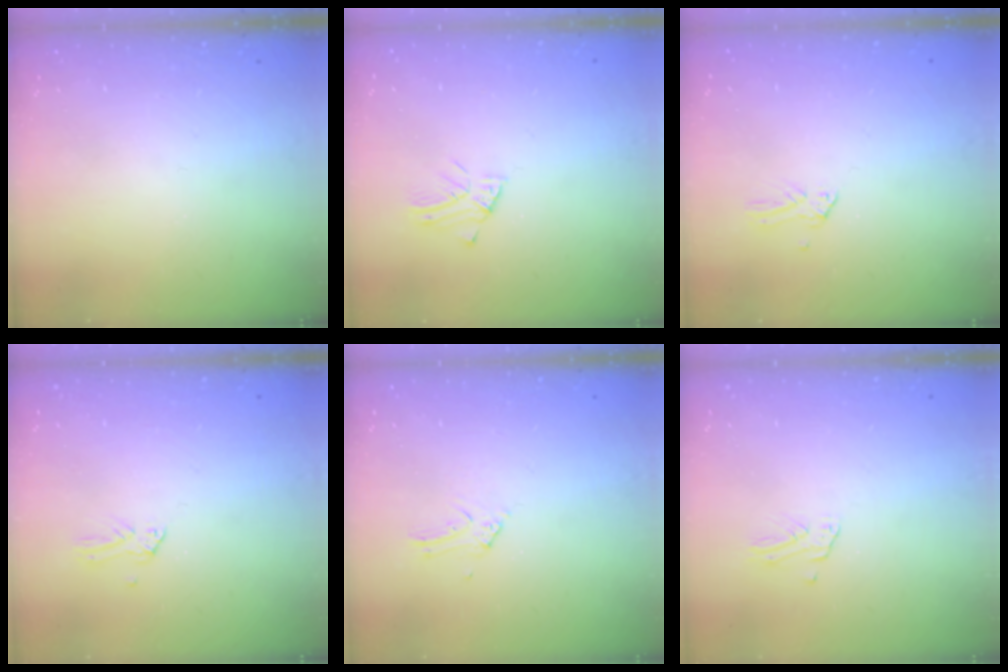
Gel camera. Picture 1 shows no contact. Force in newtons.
{"total": 1.6, "press": 1.6, "slide": 0.1}
{"total": 0.0}
{"total": 0.0}
{"total": 2.9, "press": 2.9, "slide": 0.3}
{"total": 1.2, "press": 1.2, "slide": 0.0}